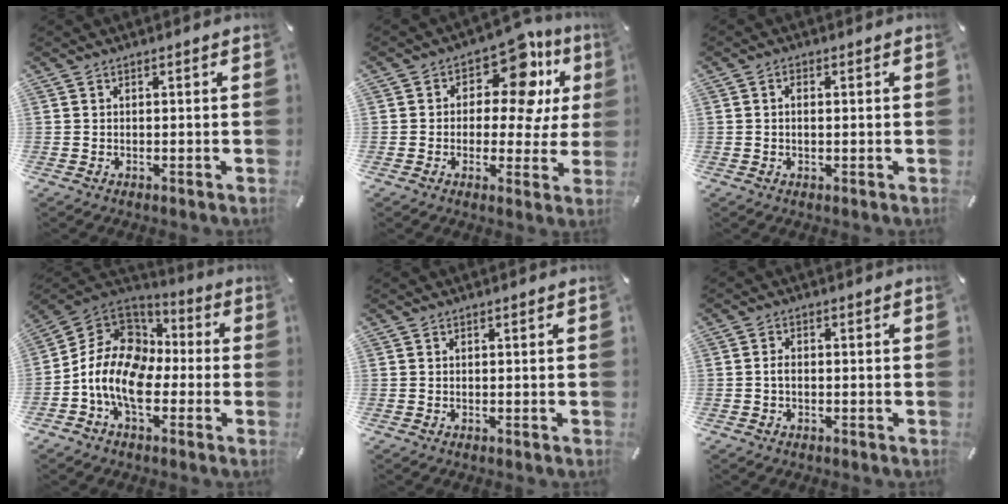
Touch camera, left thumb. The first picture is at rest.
{"total": 13.3, "force": [5.7, 7.1, 9.7], "torque": [-0.139, -0.037, 0.095]}
{"total": 1.5, "force": [0.1, 0.8, 1.2], "torque": [-0.026, 0.004, 0.000]}
{"total": 13.9, "force": [-5.1, 10.0, 8.2], "torque": [-0.187, 0.025, -0.097]}
{"total": 0.0}
{"total": 1.6, "force": [-0.5, 0.8, 1.3], "torque": [-0.033, -0.001, -0.011]}